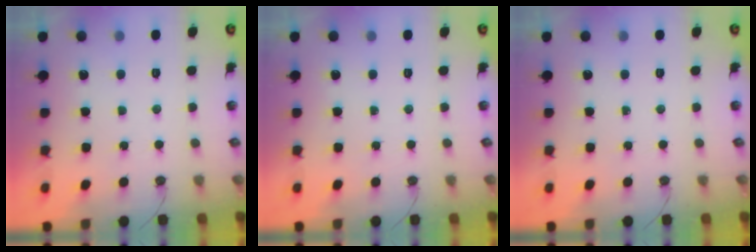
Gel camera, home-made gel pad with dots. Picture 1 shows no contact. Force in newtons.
{"total": 0.0}
{"total": 0.0}